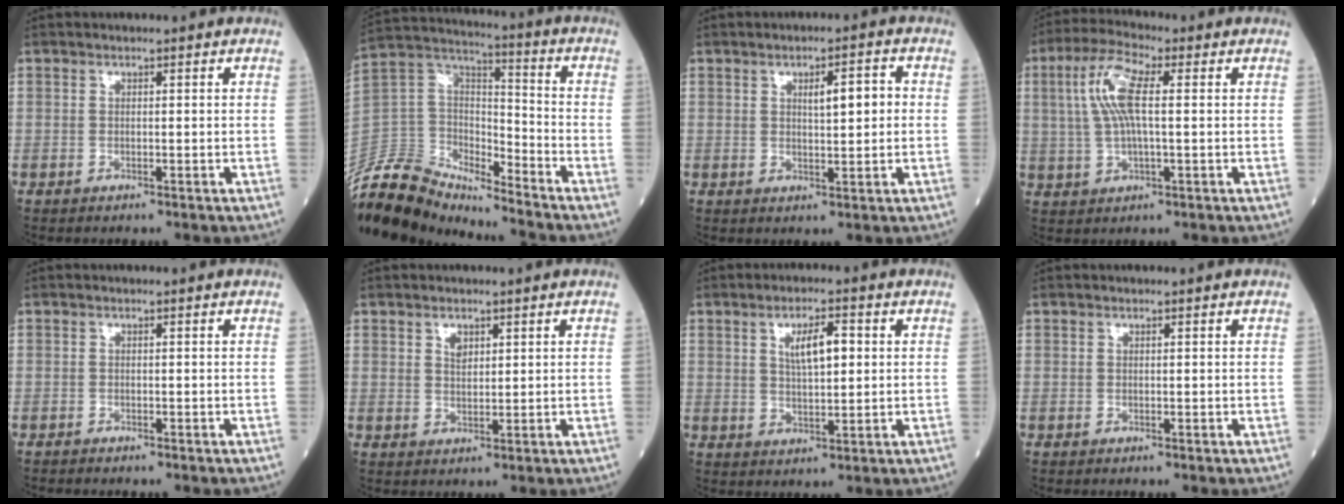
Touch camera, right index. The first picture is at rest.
{"total": 13.8, "force": [-13.1, 3.3, 2.4], "torque": [-0.053, 0.061, -0.251]}
{"total": 4.4, "force": [0.8, 1.1, 4.2], "torque": [-0.067, 0.008, 0.013]}
{"total": 8.5, "force": [1.7, 1.9, 8.1], "torque": [-0.177, 0.016, 0.033]}
{"total": 0.8, "force": [-0.7, 0.1, 0.1], "torque": [-0.007, -0.001, -0.013]}
{"total": 2.1, "force": [1.2, 1.2, 1.3], "torque": [-0.023, 0.000, 0.025]}
{"total": 5.7, "force": [1.6, 1.6, 5.2], "torque": [-0.092, 0.005, 0.031]}
{"total": 0.0}